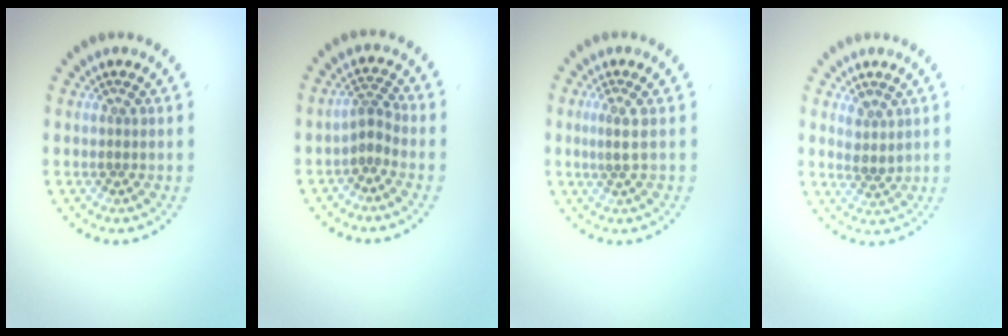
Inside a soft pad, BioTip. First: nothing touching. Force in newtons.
{"total": 1.8, "press": 1.1, "slide": 1.4}
{"total": 1.4, "press": 0.9, "slide": 1.0}
{"total": 1.7, "press": 1.4, "slide": 1.0}